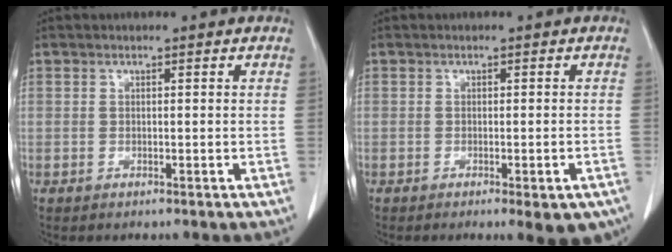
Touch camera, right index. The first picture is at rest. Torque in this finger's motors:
{"motor_torque": [0.53, -0.50, 0.26, 0.03]}